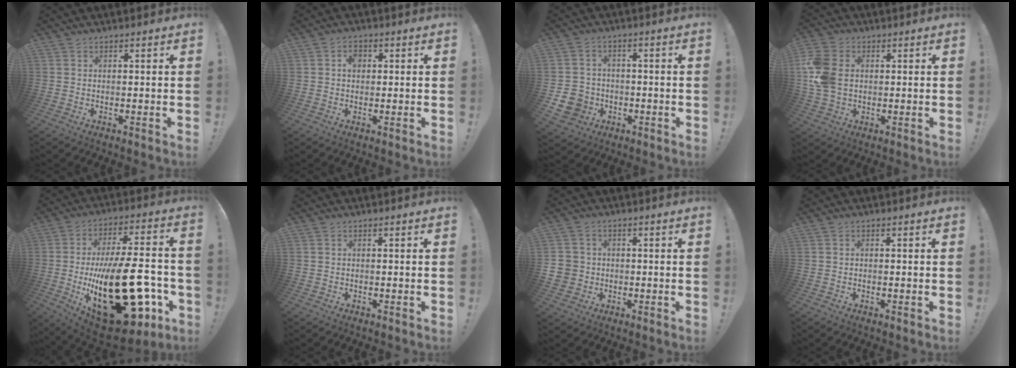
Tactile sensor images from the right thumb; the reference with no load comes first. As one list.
[{"total": 3.0, "force": [0.4, 2.4, 1.9], "torque": [-0.025, 0.003, 0.005]}, {"total": 8.1, "force": [-2.8, 7.1, 2.7], "torque": [-0.057, 0.018, -0.048]}, {"total": 11.3, "force": [0.9, 8.5, 7.5], "torque": [-0.161, 0.003, 0.019]}, {"total": 34.2, "force": [-7.8, 15.5, 29.5], "torque": [-0.482, 0.034, -0.094]}, {"total": 0.0}, {"total": 4.9, "force": [-0.3, 4.6, 1.5], "torque": [-0.036, 0.010, -0.005]}, {"total": 0.0}]